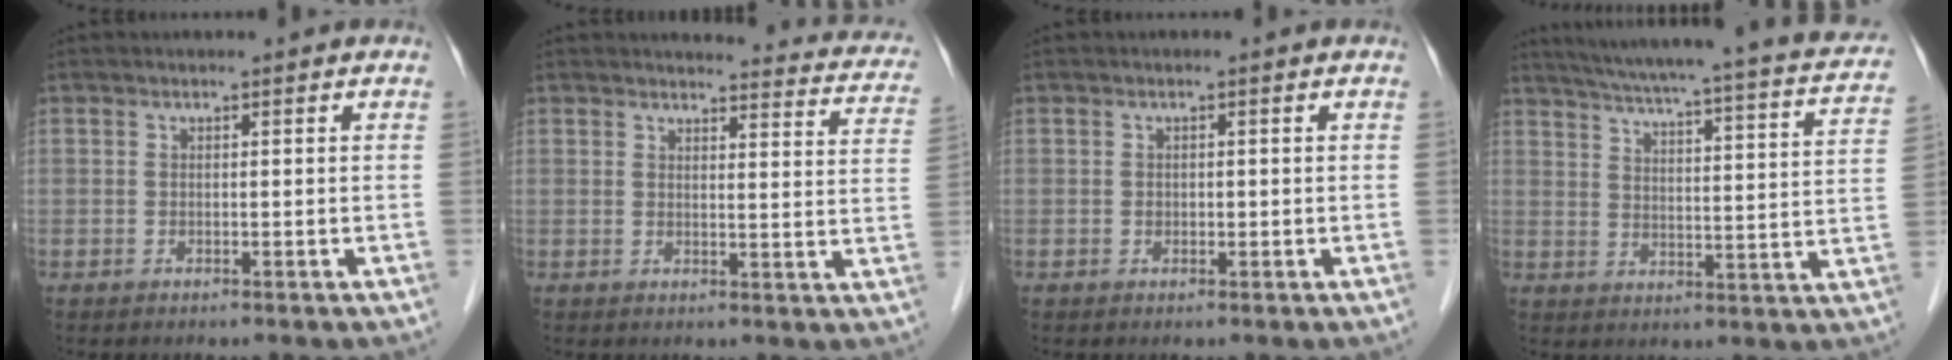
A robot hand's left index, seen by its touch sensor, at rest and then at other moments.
{"total": 13.9, "force": [13.3, 2.5, 3.1], "torque": [-0.002, -0.058, 0.113]}
{"total": 0.8, "force": [-0.1, 0.6, 0.4], "torque": [-0.004, 0.001, -0.003]}
{"total": 24.3, "force": [20.7, 2.4, 12.6], "torque": [-0.185, -0.019, 0.249]}